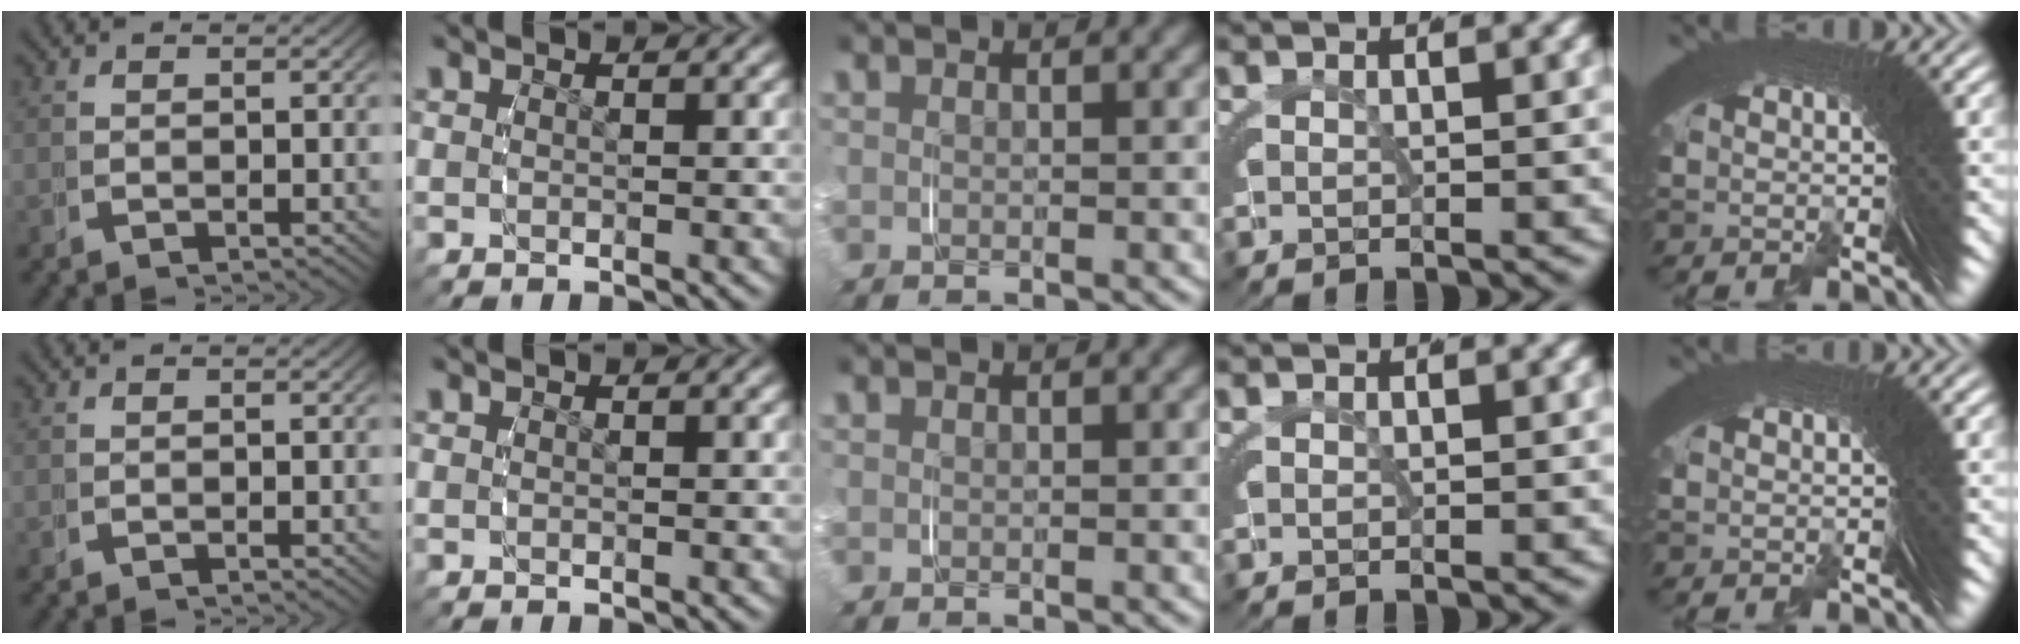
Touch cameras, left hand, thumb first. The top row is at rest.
{}